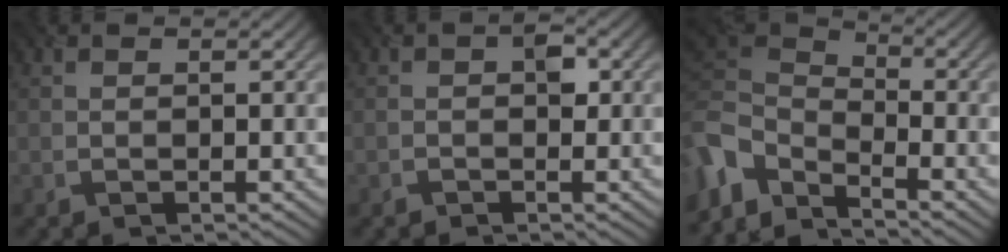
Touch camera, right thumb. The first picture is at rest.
{"total": 1.5, "force": [-0.1, 1.1, 1.0], "torque": [-0.011, -0.001, -0.003]}
{"total": 6.3, "force": [-4.0, 3.0, 3.9], "torque": [-0.092, -0.001, -0.101]}